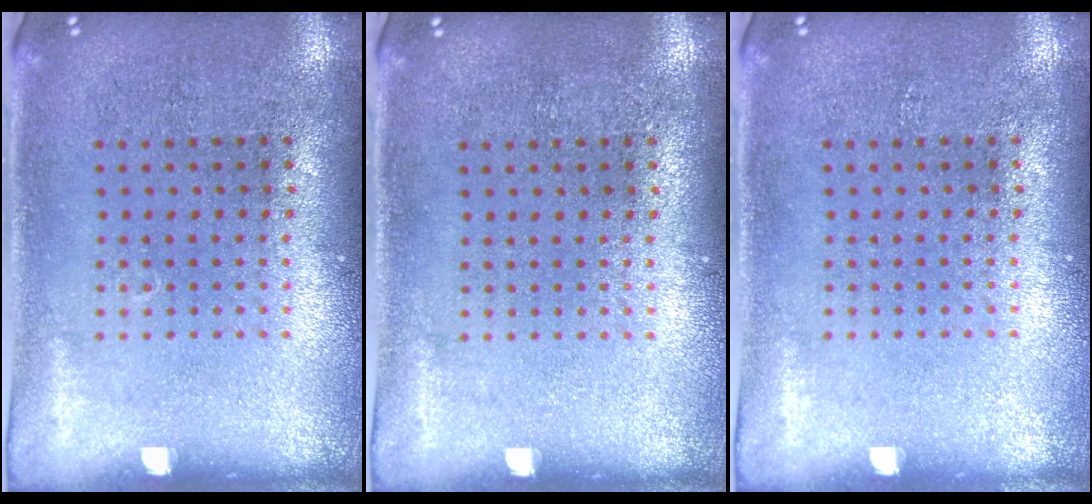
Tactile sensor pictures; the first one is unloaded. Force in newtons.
{"total": 0.0}
{"total": 0.0}